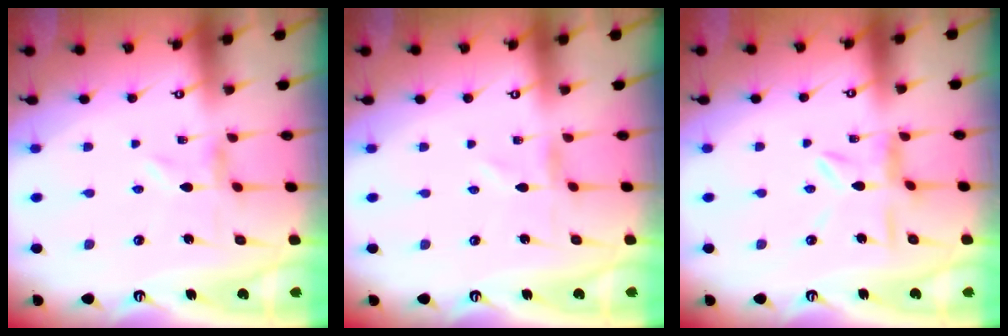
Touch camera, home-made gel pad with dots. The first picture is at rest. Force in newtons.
{"total": 0.0}
{"total": 6.0, "press": 6.0, "slide": 0.6}